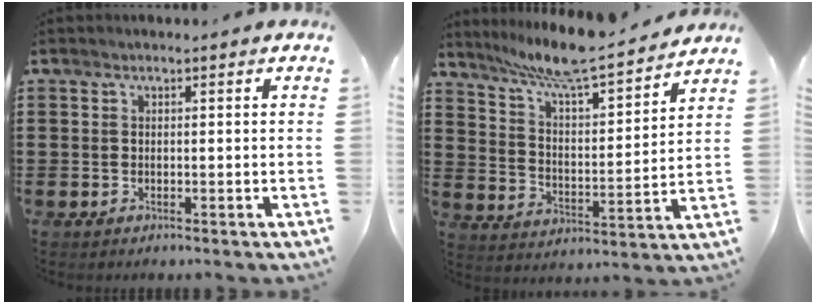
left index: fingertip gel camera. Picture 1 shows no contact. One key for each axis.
{"total": 8.5, "fx": 7.6, "fy": 0.0, "fz": 3.8, "tx": -0.104, "ty": -0.051, "tz": 0.127}